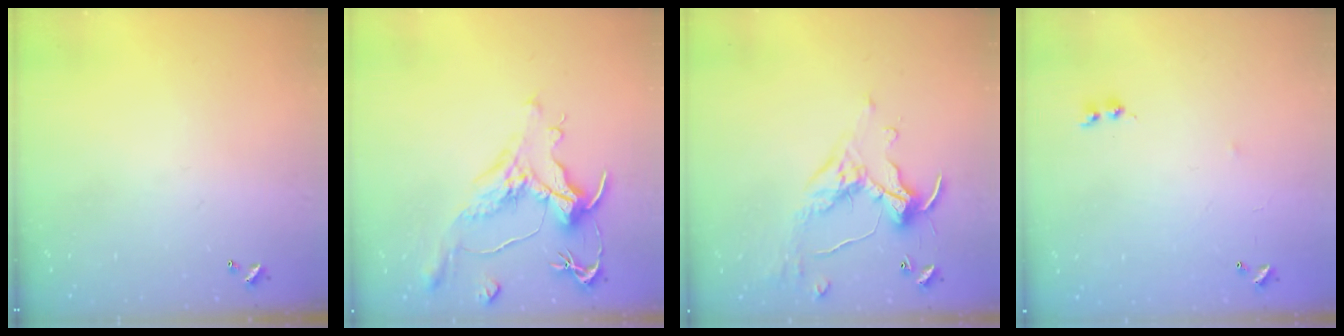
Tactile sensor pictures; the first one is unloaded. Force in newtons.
{"total": 1.1, "press": 0.2, "slide": 1.1}
{"total": 1.5, "press": 1.5, "slide": 0.2}
{"total": 5.7, "press": 5.7, "slide": 0.7}